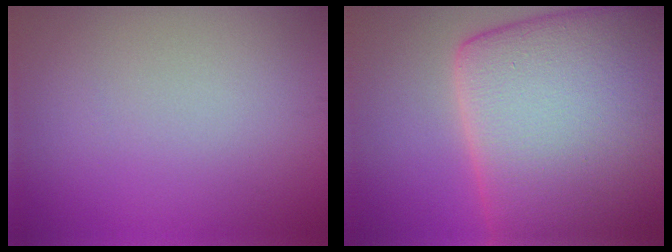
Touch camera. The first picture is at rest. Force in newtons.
{"total": 19.9, "press": 19.8, "slide": 1.3}